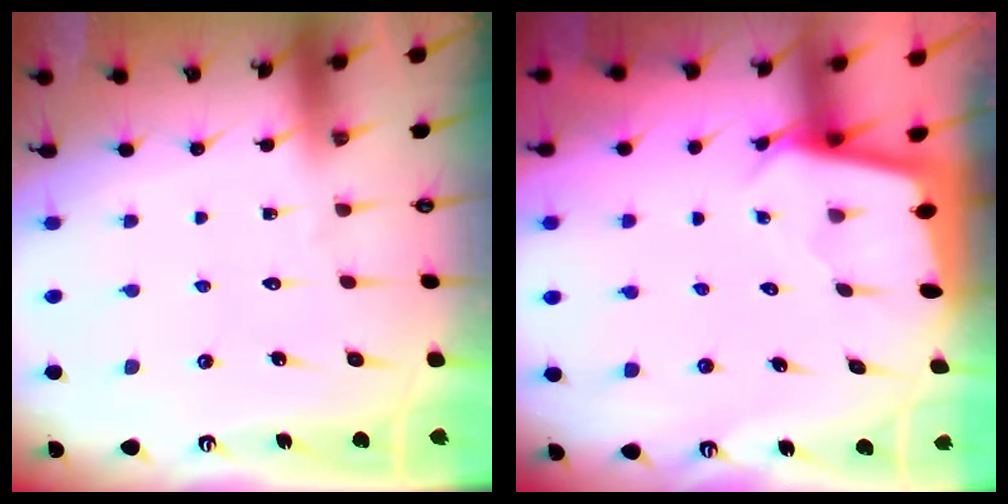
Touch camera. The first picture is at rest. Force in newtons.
{"total": 2.5, "press": 2.5, "slide": 0.1}